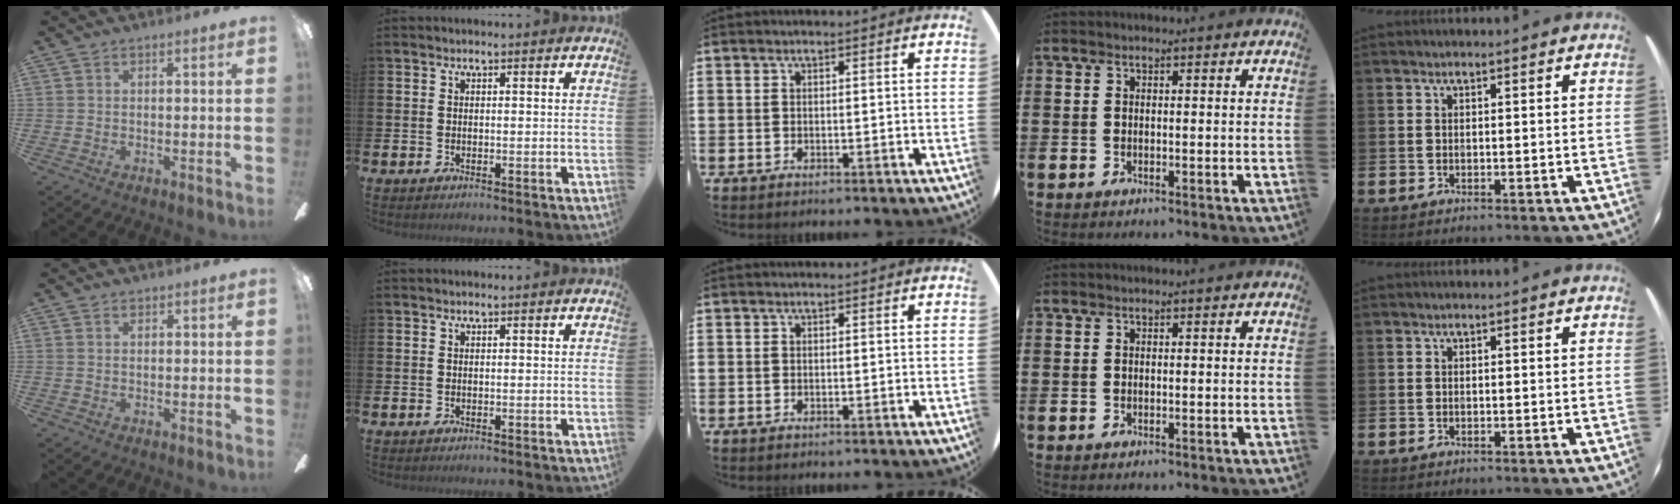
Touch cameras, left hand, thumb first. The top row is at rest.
{"thumb": {"total": 0.6, "force": [0.4, 0.3, 0.3], "torque": [-0.008, 0.001, 0.006]}}